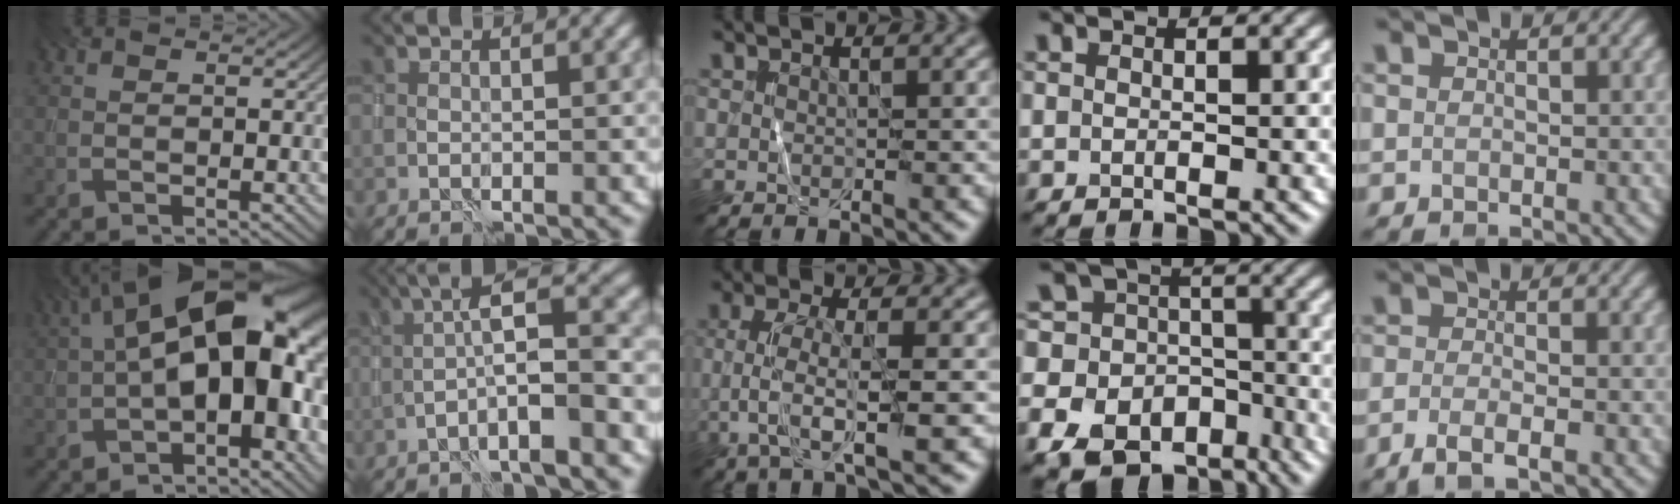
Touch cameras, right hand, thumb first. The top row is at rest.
{"thumb": {"total": 17.0, "force": [0.3, 8.5, 14.7], "torque": [-0.219, 0.022, -0.003]}, "index": {"total": 5.7, "force": [-1.4, 0.7, 5.4], "torque": [-0.084, 0.023, -0.032]}, "middle": {"total": 4.5, "force": [-1.1, 0.9, 4.3], "torque": [-0.077, 0.007, -0.023]}, "ring": {"total": 15.2, "force": [-8.9, 11.6, 4.2], "torque": [-0.092, -0.033, -0.141]}, "little": {"total": 2.6, "force": [-1.5, 0.5, 2.1], "torque": [-0.034, -0.010, -0.033]}}